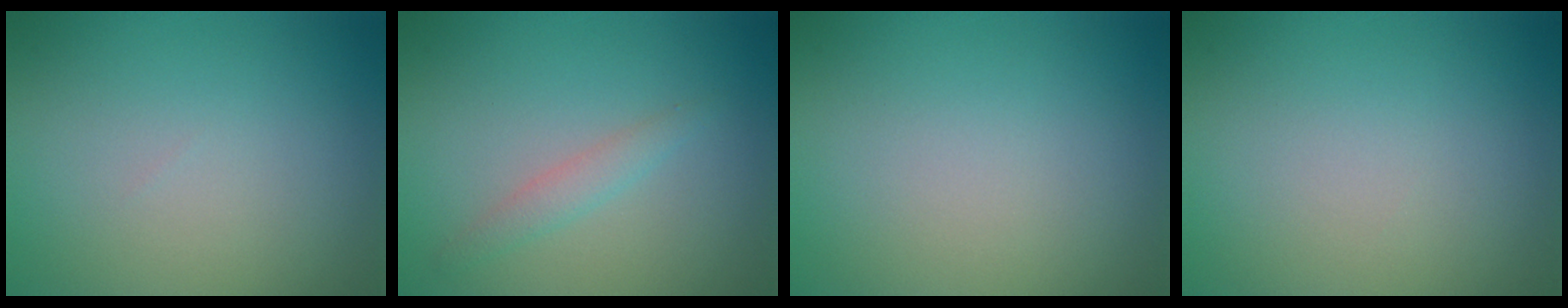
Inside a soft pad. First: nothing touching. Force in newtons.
{"total": 1.5, "press": 1.5, "slide": 0.0}
{"total": 0.0}
{"total": 0.0}